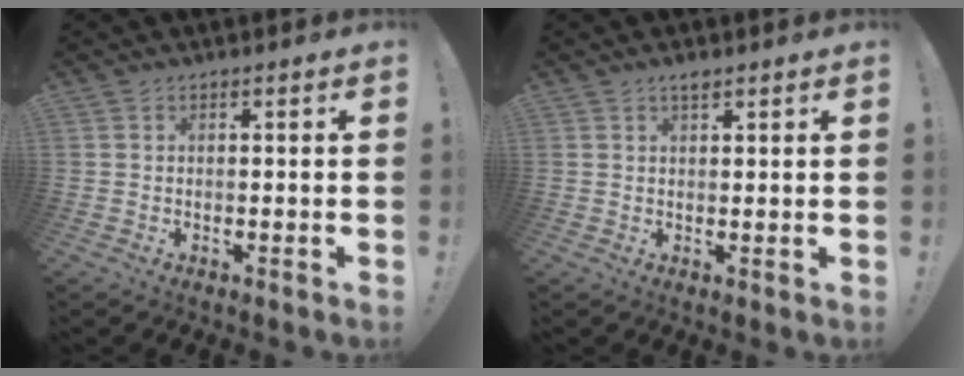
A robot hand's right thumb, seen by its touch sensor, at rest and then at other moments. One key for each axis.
{"total": 1.9, "fx": 1.6, "fy": 0.3, "fz": 0.9, "tx": -0.005, "ty": -0.012, "tz": 0.025}